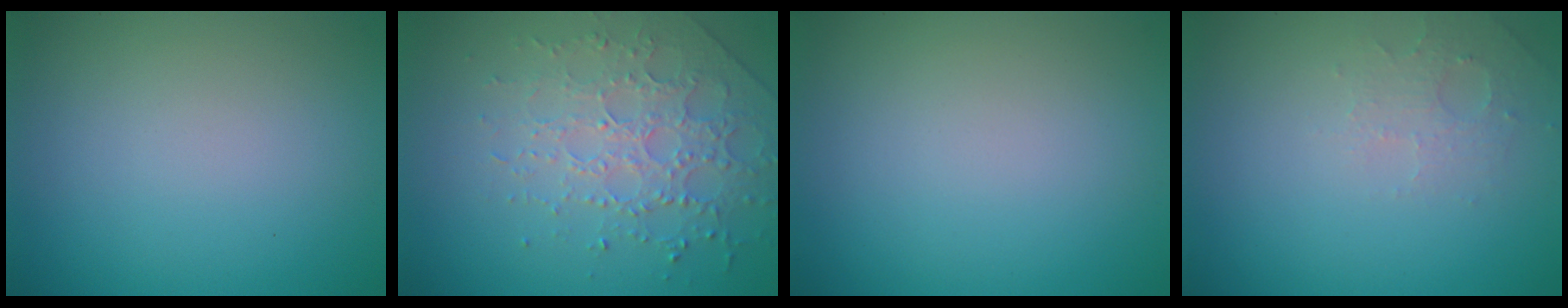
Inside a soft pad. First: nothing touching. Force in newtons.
{"total": 3.7, "press": 3.6, "slide": 1.1}
{"total": 0.0}
{"total": 1.8, "press": 1.7, "slide": 0.4}